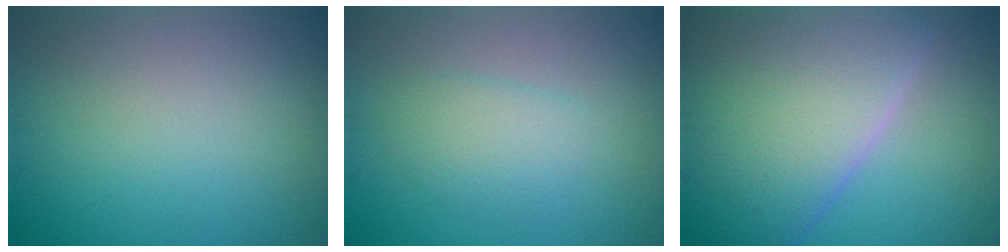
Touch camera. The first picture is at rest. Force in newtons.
{"total": 2.4, "press": 2.4, "slide": 0.1}
{"total": 14.3, "press": 14.2, "slide": 0.8}